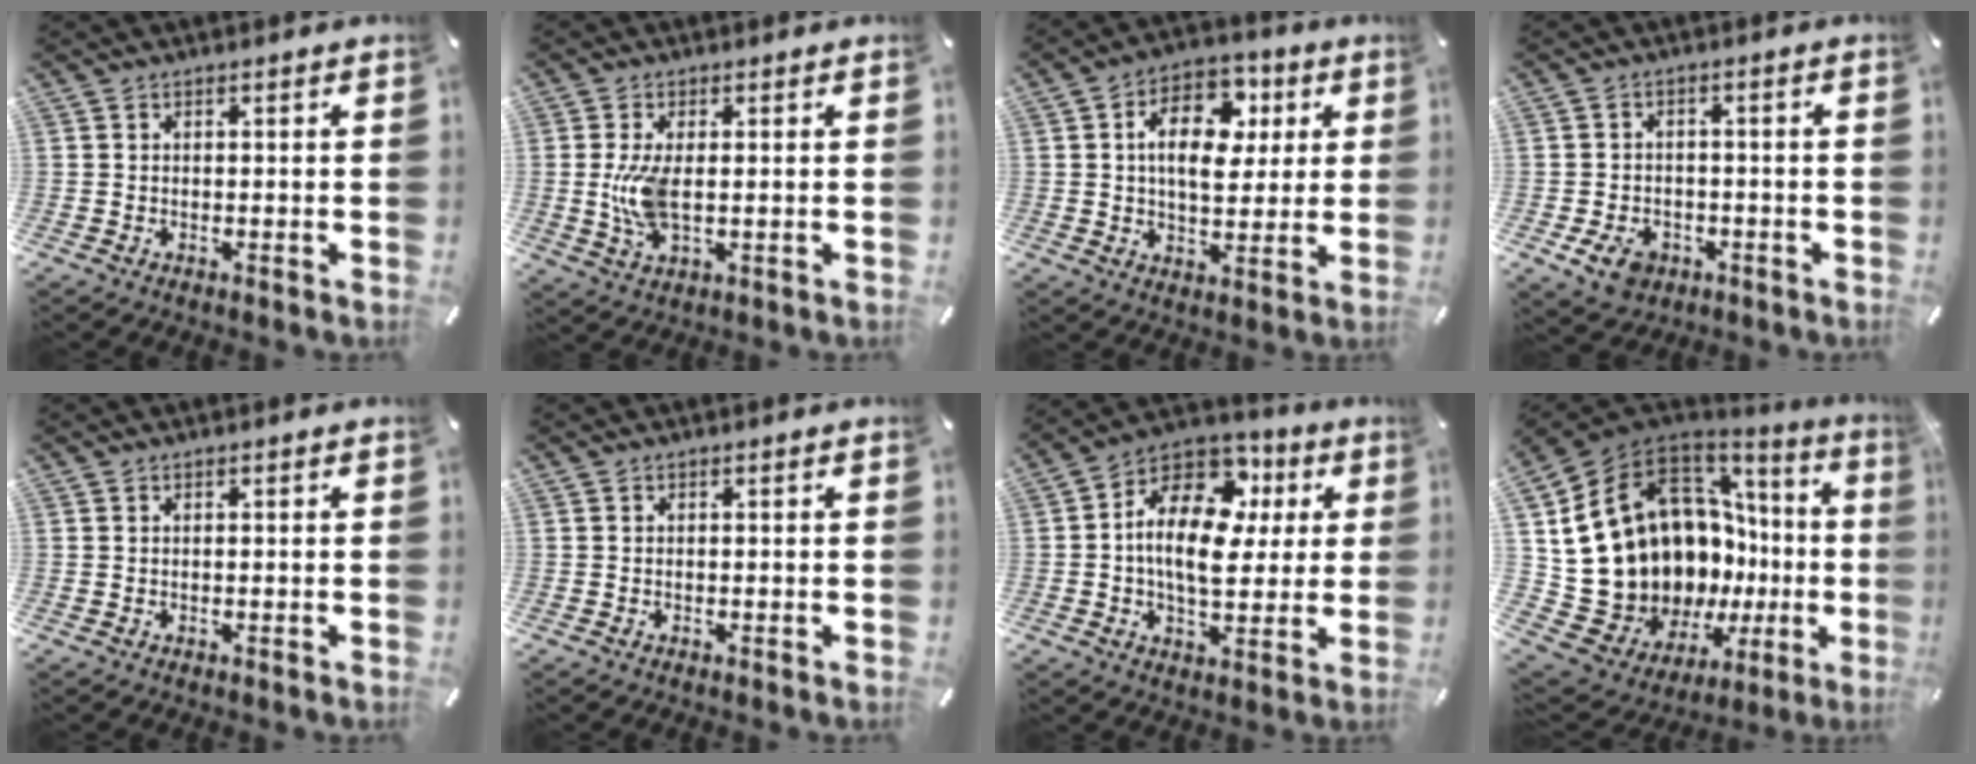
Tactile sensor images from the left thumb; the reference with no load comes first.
{"total": 7.8, "force": [0.3, 4.0, 6.7], "torque": [-0.157, -0.010, -0.004]}
{"total": 13.7, "force": [3.5, 9.3, 9.5], "torque": [-0.139, -0.001, 0.062]}
{"total": 6.2, "force": [-2.8, 4.7, 2.9], "torque": [-0.062, 0.007, -0.053]}
{"total": 0.0}
{"total": 0.0}
{"total": 17.6, "force": [2.8, 11.6, 12.9], "torque": [-0.247, -0.008, 0.048]}
{"total": 20.9, "force": [2.6, 15.1, 14.1], "torque": [-0.228, -0.087, 0.120]}